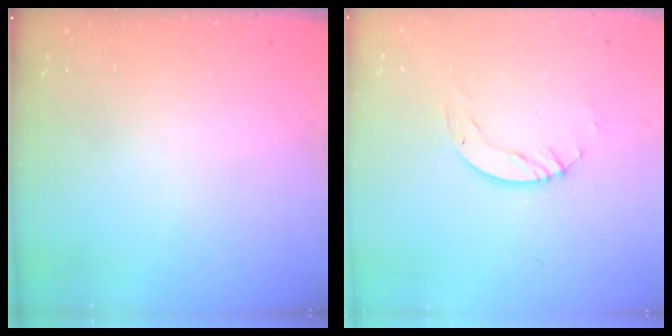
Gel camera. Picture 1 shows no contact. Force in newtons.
{"total": 4.1, "press": 4.1, "slide": 0.4}